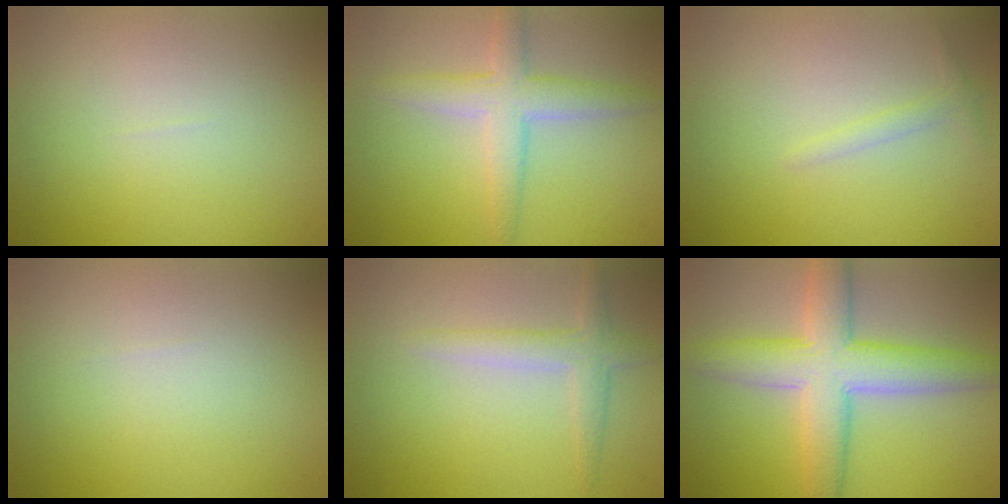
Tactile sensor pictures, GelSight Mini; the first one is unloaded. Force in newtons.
{"total": 3.7, "press": 3.7, "slide": 0.3}
{"total": 0.9, "press": 0.9, "slide": 0.1}
{"total": 0.0}
{"total": 2.3, "press": 2.3, "slide": 0.1}
{"total": 7.3, "press": 7.3, "slide": 0.3}